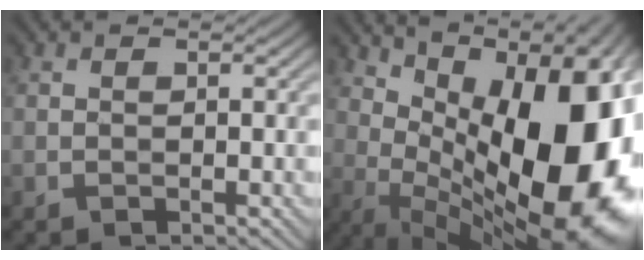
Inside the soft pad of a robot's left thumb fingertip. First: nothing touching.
{"total": 19.7, "force": [3.4, 9.7, 16.8], "torque": [-0.200, 0.005, 0.067]}